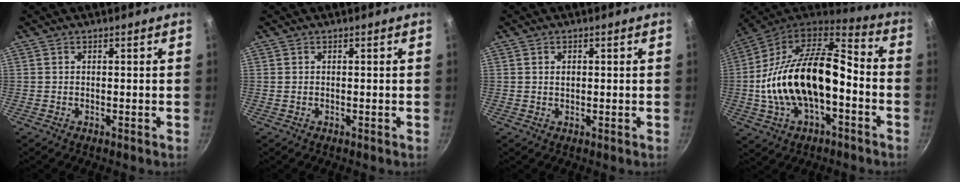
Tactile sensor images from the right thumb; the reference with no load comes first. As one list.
[{"total": 0.0}, {"total": 1.3, "force": [0.3, 1.0, 0.8], "torque": [-0.015, 0.002, 0.008]}, {"total": 24.8, "force": [-3.5, 13.4, 20.6], "torque": [-0.370, 0.049, -0.070]}]